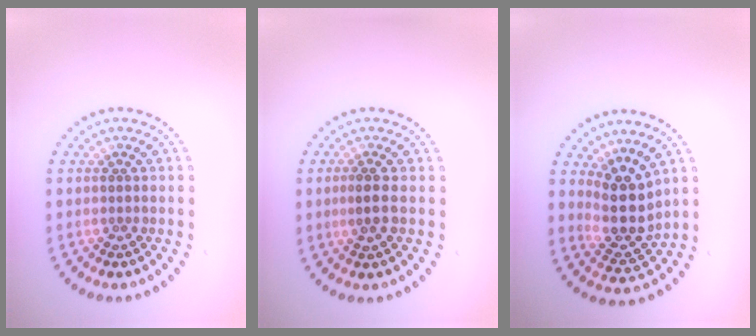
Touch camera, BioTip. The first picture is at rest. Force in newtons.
{"total": 1.9, "press": 1.8, "slide": 0.7}
{"total": 4.0, "press": 3.4, "slide": 2.2}